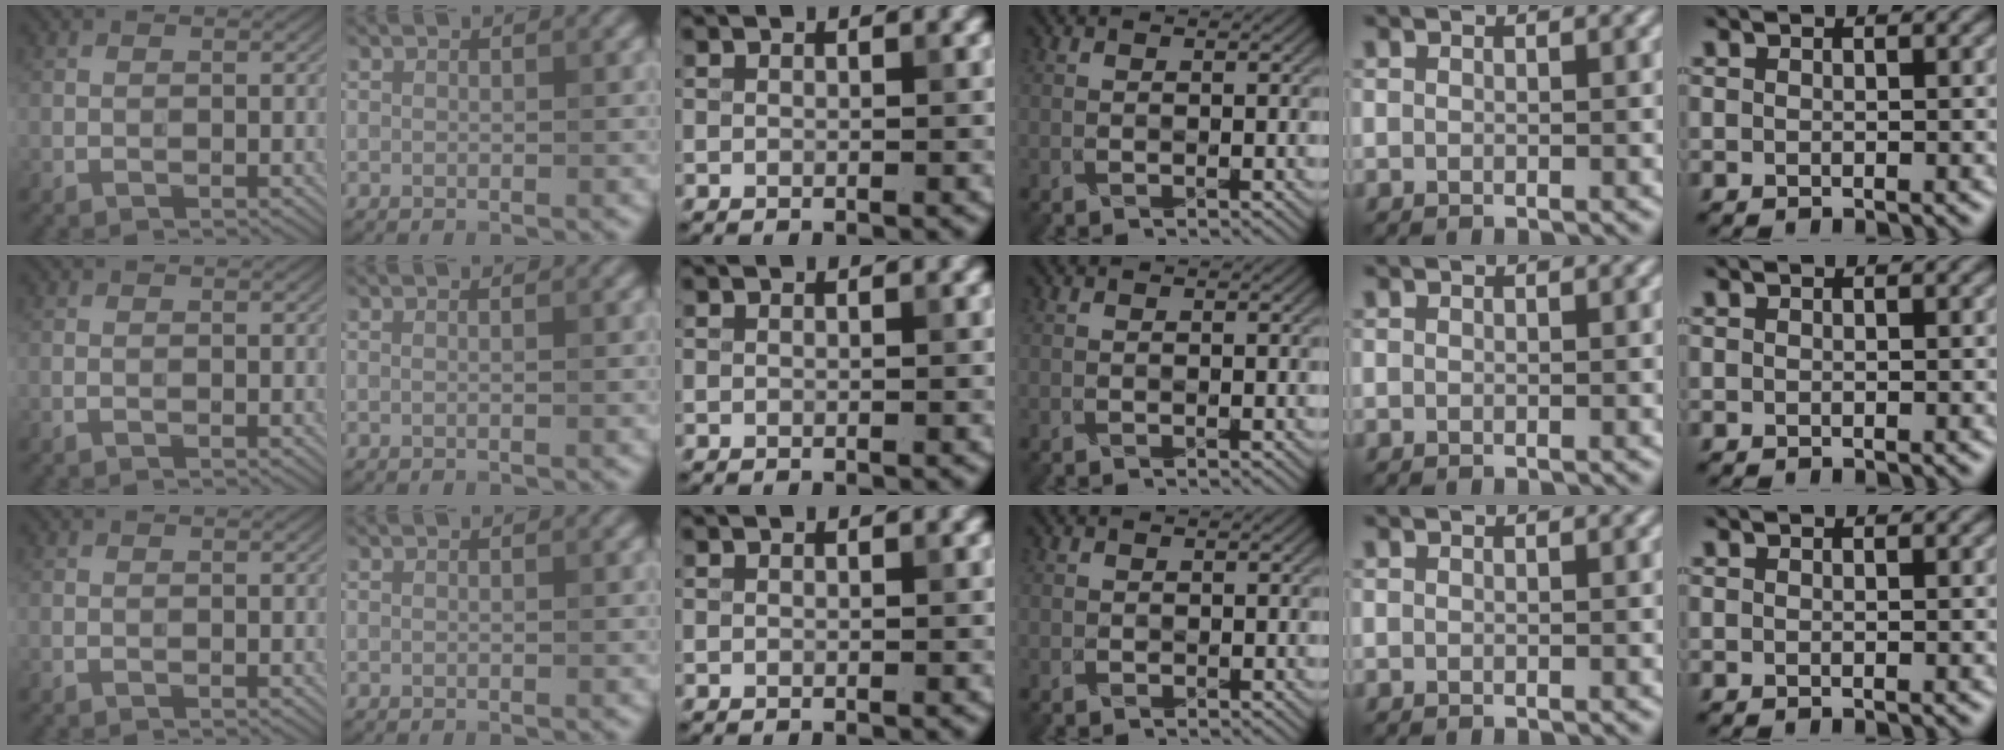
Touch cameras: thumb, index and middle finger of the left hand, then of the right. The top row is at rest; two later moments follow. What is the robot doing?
{"motion": "wrap", "object": "paper"}